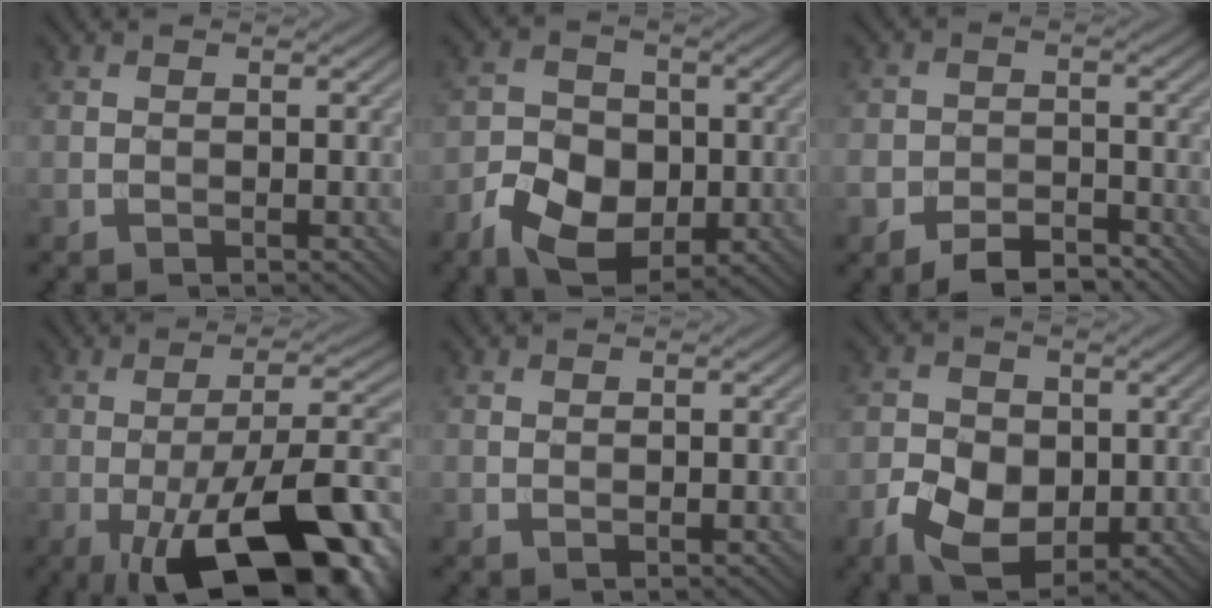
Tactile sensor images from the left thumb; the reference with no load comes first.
{"total": 7.5, "force": [-2.7, 5.4, 4.5], "torque": [-0.088, -0.009, -0.054]}
{"total": 6.0, "force": [-4.3, 3.3, 2.8], "torque": [-0.051, -0.013, -0.075]}
{"total": 18.1, "force": [-7.1, 6.2, 15.4], "torque": [-0.215, 0.007, -0.108]}
{"total": 0.0}
{"total": 6.8, "force": [-1.5, 4.9, 4.4], "torque": [-0.088, -0.007, -0.032]}